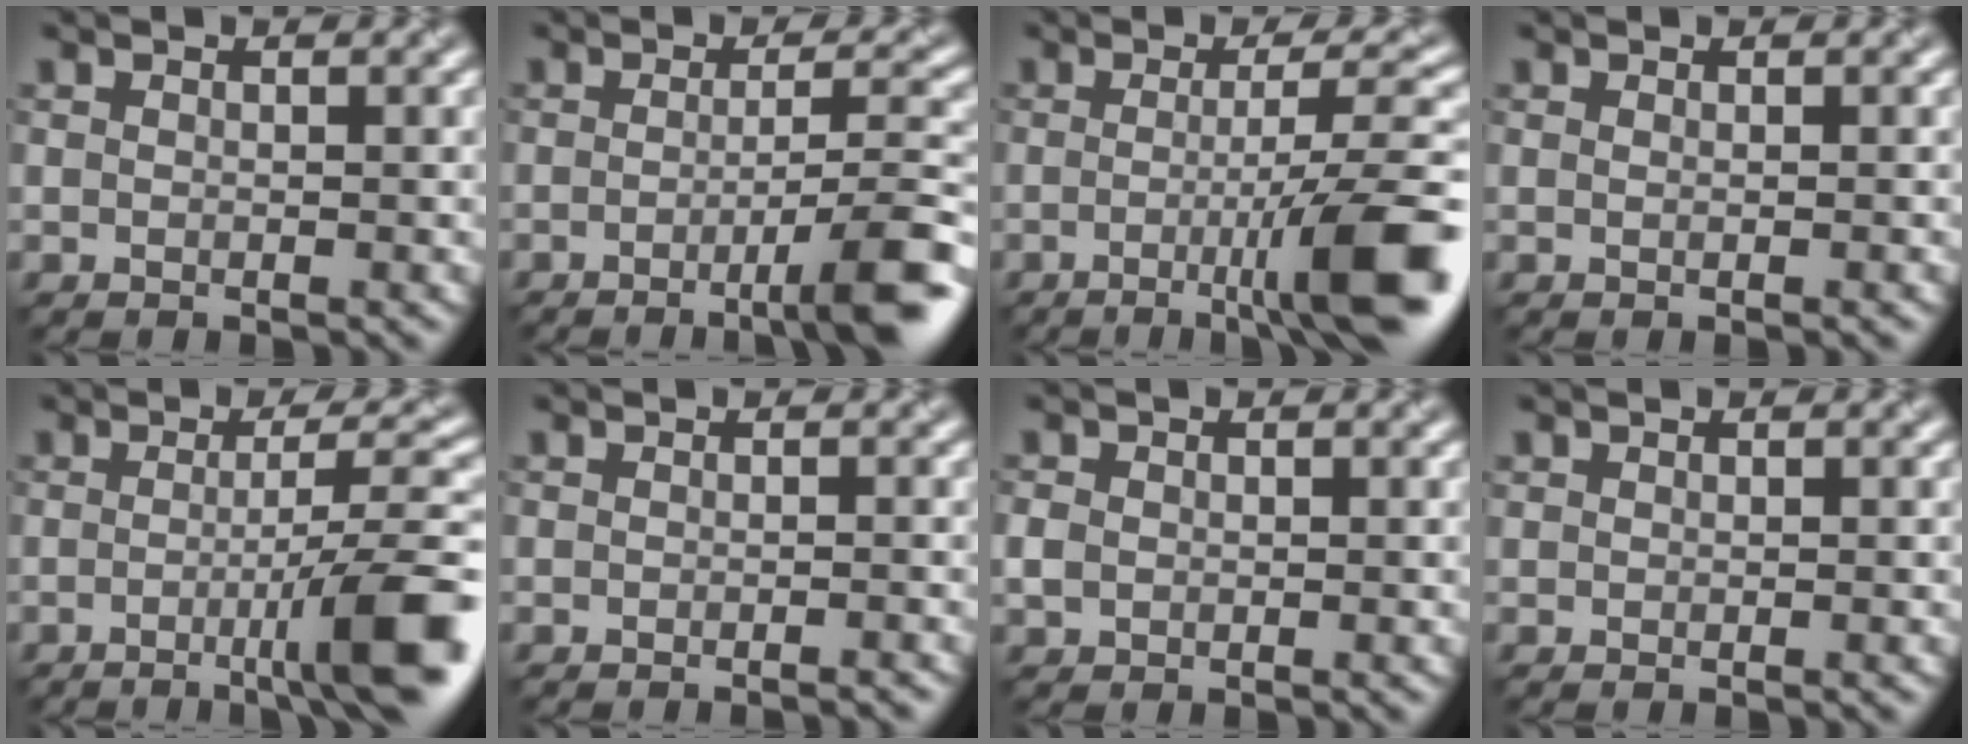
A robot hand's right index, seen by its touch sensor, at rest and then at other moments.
{"total": 7.2, "force": [-3.0, 1.2, 6.5], "torque": [-0.078, 0.006, -0.042]}
{"total": 9.5, "force": [-2.4, 1.6, 9.0], "torque": [-0.109, 0.003, -0.034]}
{"total": 0.5, "force": [-0.1, 0.2, 0.5], "torque": [0.001, -0.001, -0.005]}
{"total": 8.6, "force": [-2.3, 1.3, 8.1], "torque": [-0.102, 0.007, -0.032]}
{"total": 1.4, "force": [-0.8, 0.5, 1.0], "torque": [0.004, 0.004, -0.019]}
{"total": 0.9, "force": [-0.4, 0.8, 0.3], "torque": [-0.004, 0.008, 0.003]}
{"total": 0.0}